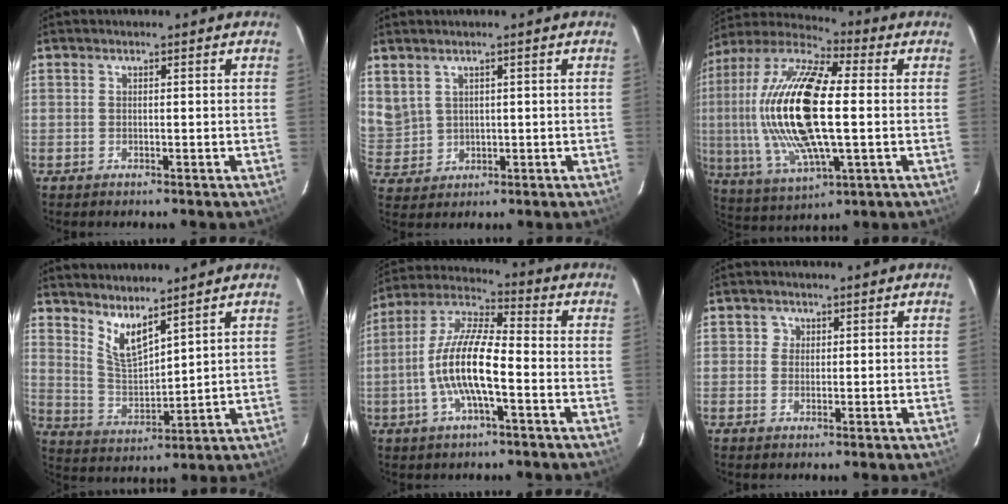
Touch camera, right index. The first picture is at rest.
{"total": 6.5, "force": [3.2, 5.2, 2.3], "torque": [-0.053, 0.011, 0.087]}
{"total": 23.7, "force": [0.7, 8.3, 22.2], "torque": [-0.443, 0.000, 0.009]}
{"total": 7.3, "force": [5.6, 1.7, 4.3], "torque": [-0.081, -0.013, 0.116]}
{"total": 12.9, "force": [-3.4, 3.2, 12.1], "torque": [-0.245, 0.005, -0.070]}
{"total": 1.9, "force": [0.4, 1.8, 0.0], "torque": [0.009, 0.010, 0.002]}